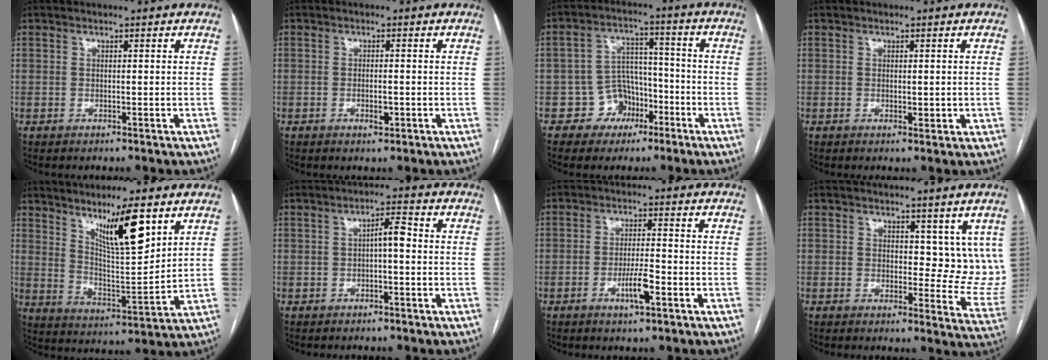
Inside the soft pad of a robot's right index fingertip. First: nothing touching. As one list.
[{"total": 1.9, "force": [-0.8, 0.6, 1.6], "torque": [-0.025, -0.003, -0.012]}, {"total": 6.9, "force": [-3.4, 5.8, 1.1], "torque": [-0.007, 0.018, -0.048]}, {"total": 1.6, "force": [-0.2, 0.8, 1.4], "torque": [-0.016, -0.006, 0.000]}, {"total": 11.1, "force": [6.7, 1.5, 8.8], "torque": [-0.152, -0.009, 0.123]}, {"total": 3.2, "force": [-0.2, 0.8, 3.1], "torque": [-0.049, 0.011, -0.003]}, {"total": 4.7, "force": [-2.2, 0.6, 4.2], "torque": [-0.074, -0.004, -0.039]}, {"total": 7.7, "force": [4.0, 4.5, 4.8], "torque": [-0.039, -0.019, 0.049]}]